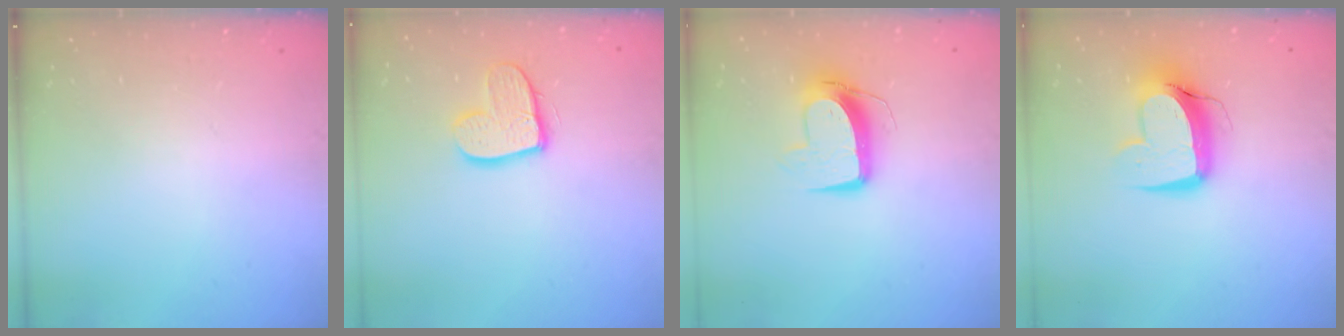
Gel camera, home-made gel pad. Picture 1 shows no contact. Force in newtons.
{"total": 12.0, "press": 11.9, "slide": 0.9}
{"total": 10.8, "press": 10.8, "slide": 0.7}
{"total": 12.3, "press": 12.2, "slide": 1.3}